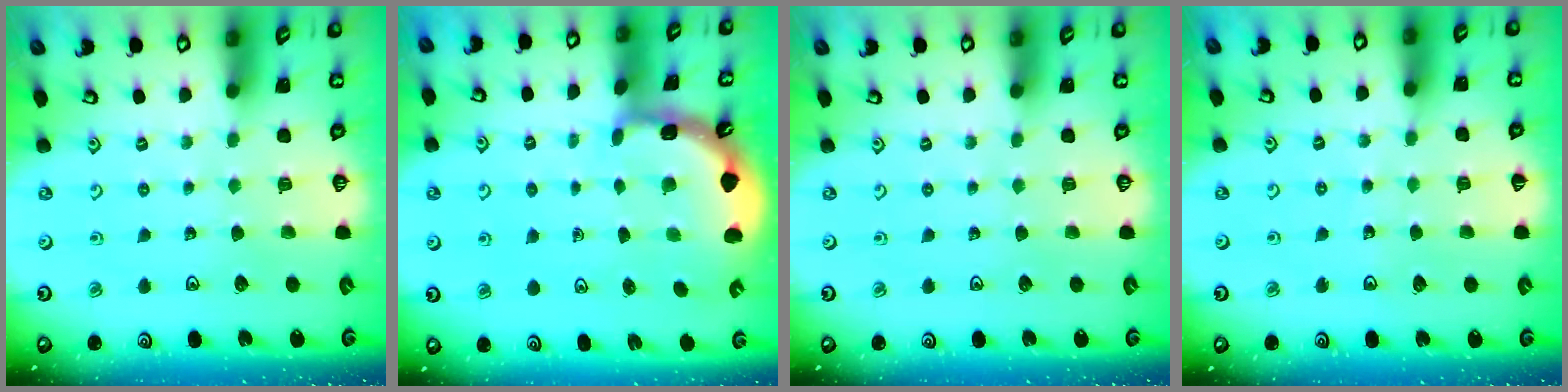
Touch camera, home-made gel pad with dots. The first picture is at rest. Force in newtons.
{"total": 2.8, "press": 2.8, "slide": 0.2}
{"total": 0.0}
{"total": 4.4, "press": 3.9, "slide": 2.1}